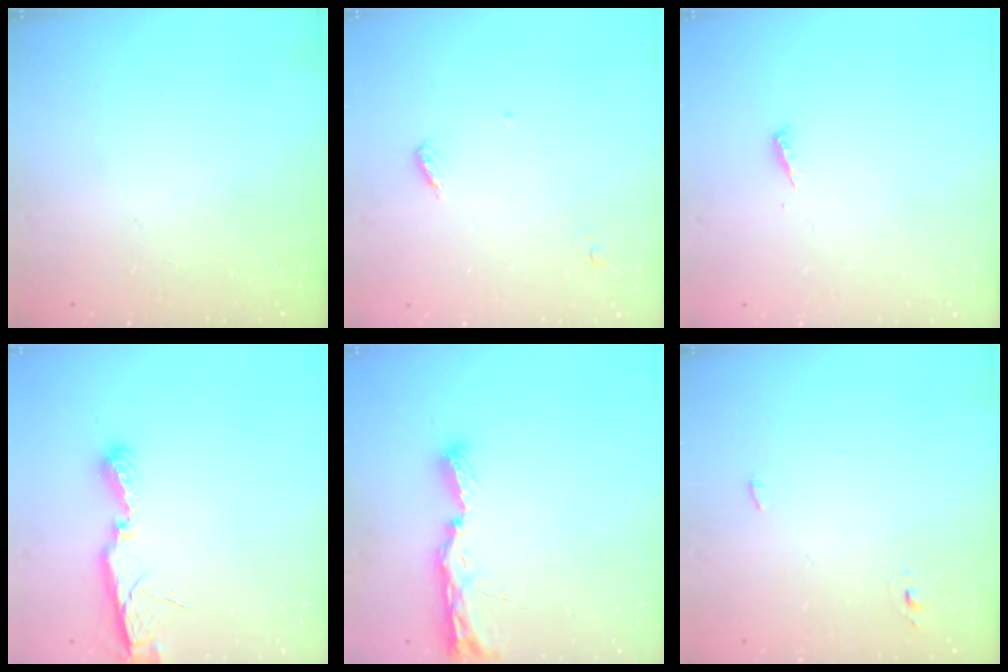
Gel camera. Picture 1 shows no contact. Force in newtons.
{"total": 3.6, "press": 3.6, "slide": 0.3}
{"total": 3.6, "press": 3.6, "slide": 0.4}
{"total": 7.0, "press": 7.0, "slide": 0.5}
{"total": 8.9, "press": 8.9, "slide": 1.3}
{"total": 2.7, "press": 2.6, "slide": 0.8}